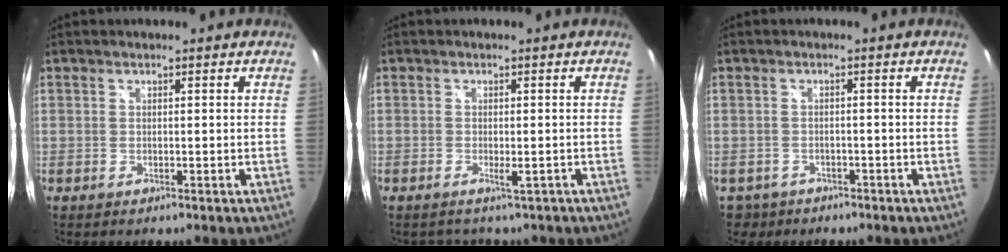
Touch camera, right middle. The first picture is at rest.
{"total": 2.1, "force": [-1.5, 1.0, 1.0], "torque": [-0.017, -0.004, -0.019]}
{"total": 5.2, "force": [-2.9, 4.1, 1.4], "torque": [-0.041, -0.005, -0.037]}